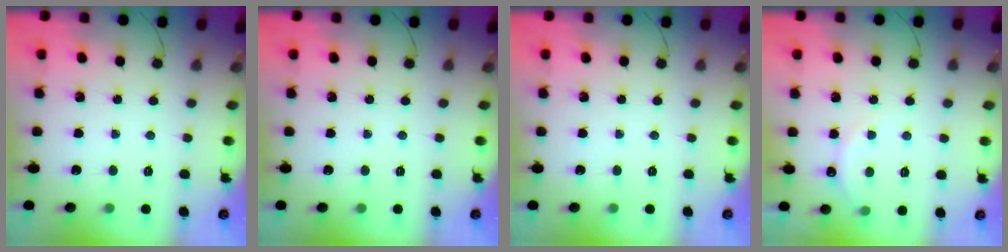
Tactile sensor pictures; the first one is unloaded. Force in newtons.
{"total": 0.0}
{"total": 0.0}
{"total": 6.2, "press": 6.1, "slide": 1.2}